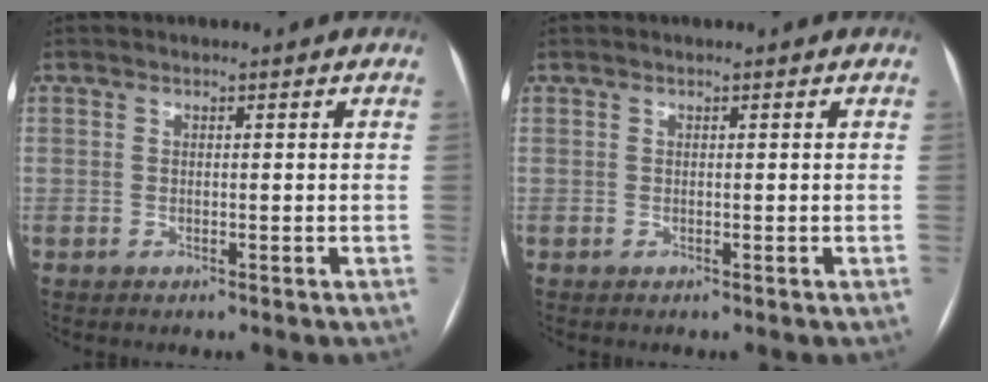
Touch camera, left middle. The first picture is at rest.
{"total": 0.0}